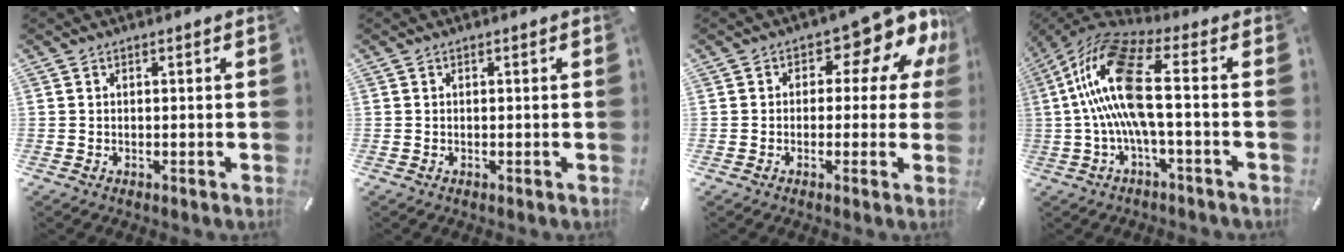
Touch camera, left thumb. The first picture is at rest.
{"total": 0.0}
{"total": 9.8, "force": [3.8, 5.2, 7.4], "torque": [-0.090, -0.028, 0.061]}
{"total": 15.9, "force": [0.1, 4.2, 15.3], "torque": [-0.320, -0.002, -0.005]}